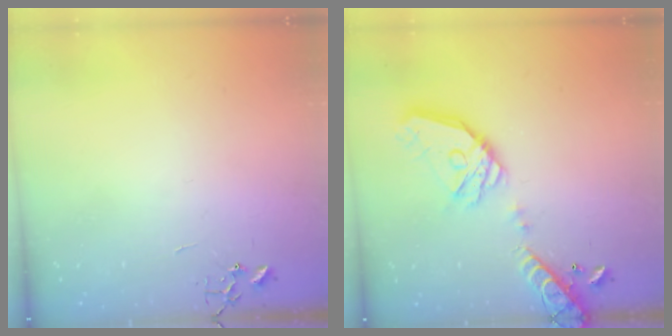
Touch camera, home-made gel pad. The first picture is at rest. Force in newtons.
{"total": 18.9, "press": 18.8, "slide": 2.4}